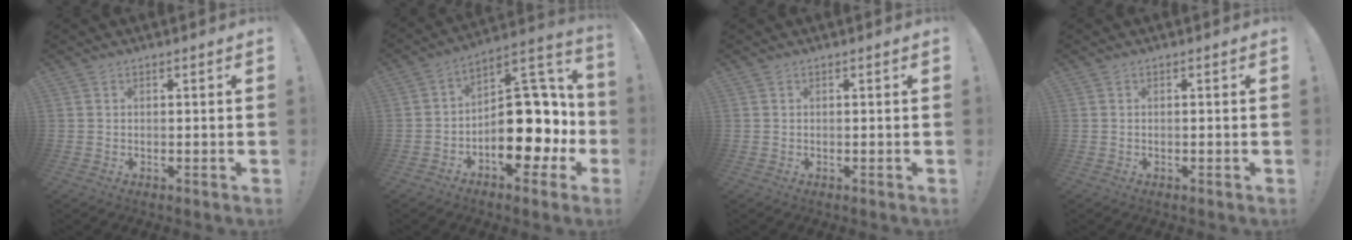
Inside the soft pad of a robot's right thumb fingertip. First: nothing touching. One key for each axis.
{"total": 20.8, "fx": -4.5, "fy": 11.5, "fz": 16.7, "tx": -0.215, "ty": 0.029, "tz": -0.050}
{"total": 0.0}
{"total": 0.0}